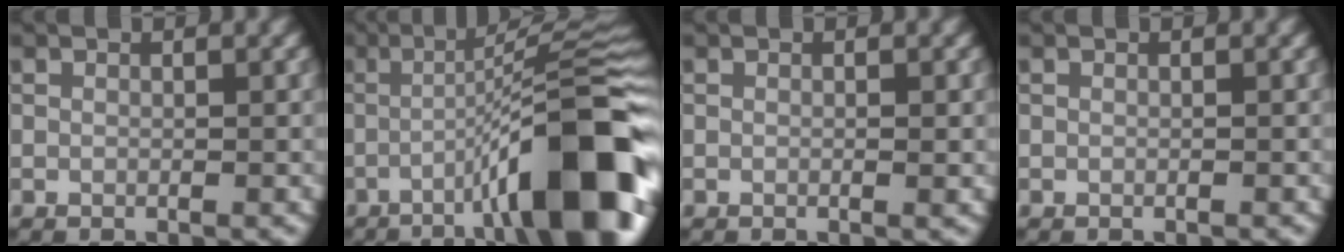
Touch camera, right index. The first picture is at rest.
{"total": 13.5, "force": [-5.2, 2.4, 12.2], "torque": [-0.162, 0.016, -0.077]}
{"total": 0.6, "force": [0.0, 0.1, 0.6], "torque": [-0.011, -0.002, 0.000]}
{"total": 0.0}